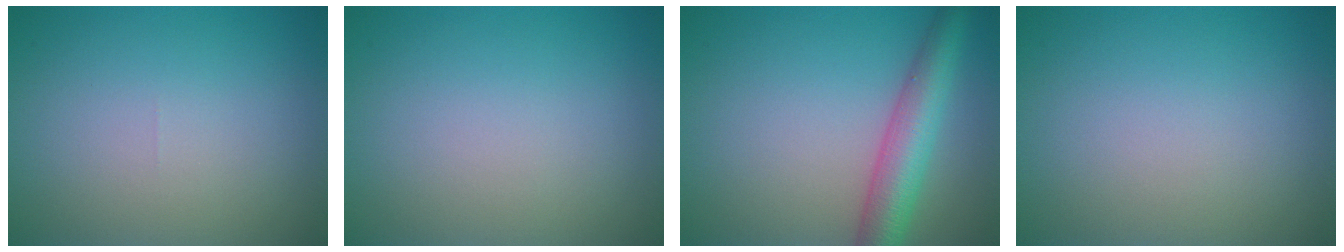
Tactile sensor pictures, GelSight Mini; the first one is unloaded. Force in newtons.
{"total": 0.0}
{"total": 5.4, "press": 5.3, "slide": 0.2}
{"total": 0.0}